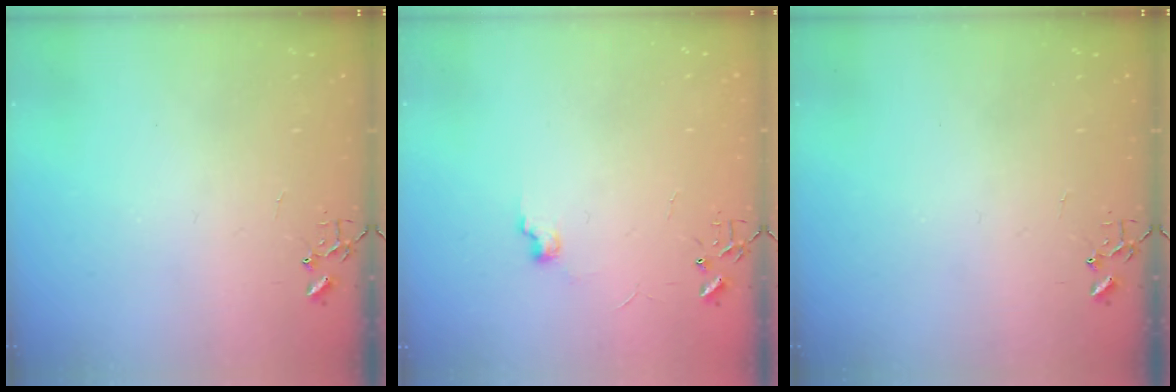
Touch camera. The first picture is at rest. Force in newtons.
{"total": 5.9, "press": 5.9, "slide": 0.7}
{"total": 0.0}